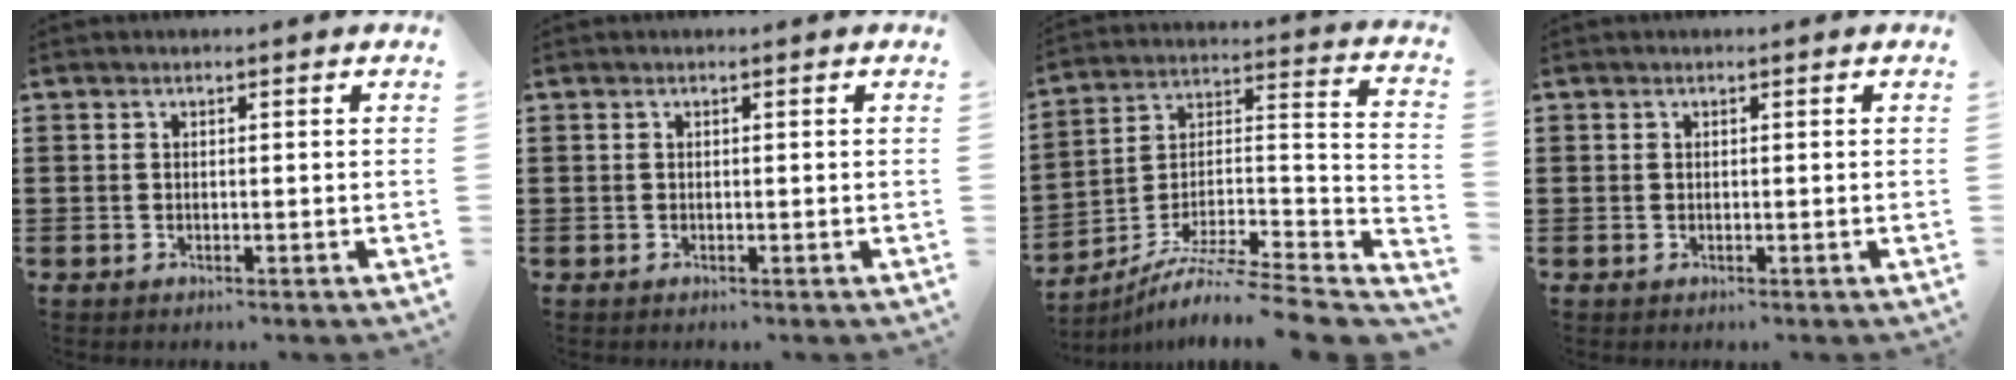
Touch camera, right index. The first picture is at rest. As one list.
[{"total": 0.0}, {"total": 7.3, "force": [-5.8, 0.4, 4.4], "torque": [-0.080, -0.010, -0.121]}, {"total": 0.0}]